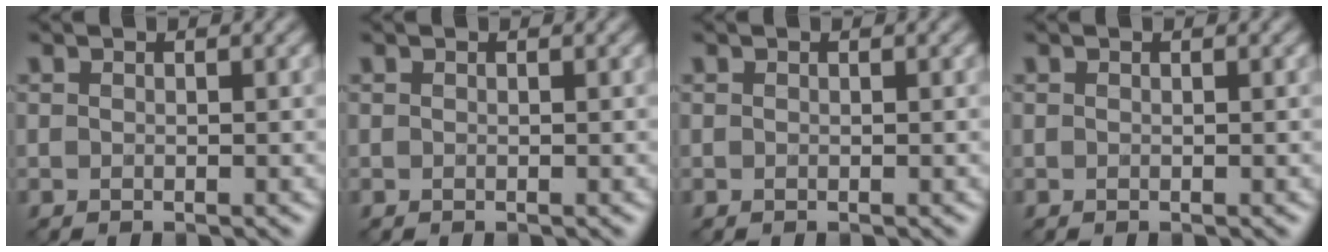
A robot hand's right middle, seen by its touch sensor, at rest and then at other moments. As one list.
[{"total": 0.0}, {"total": 0.0}, {"total": 0.0}]